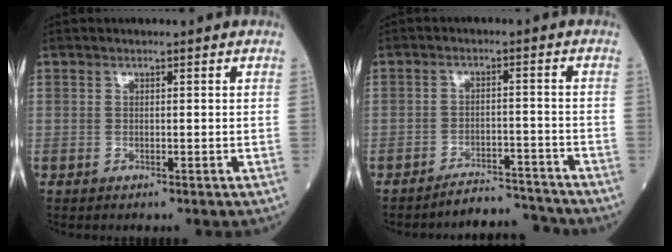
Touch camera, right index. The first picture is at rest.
{"total": 5.3, "force": [-5.2, 0.0, -0.6], "torque": [0.016, 0.008, -0.083]}